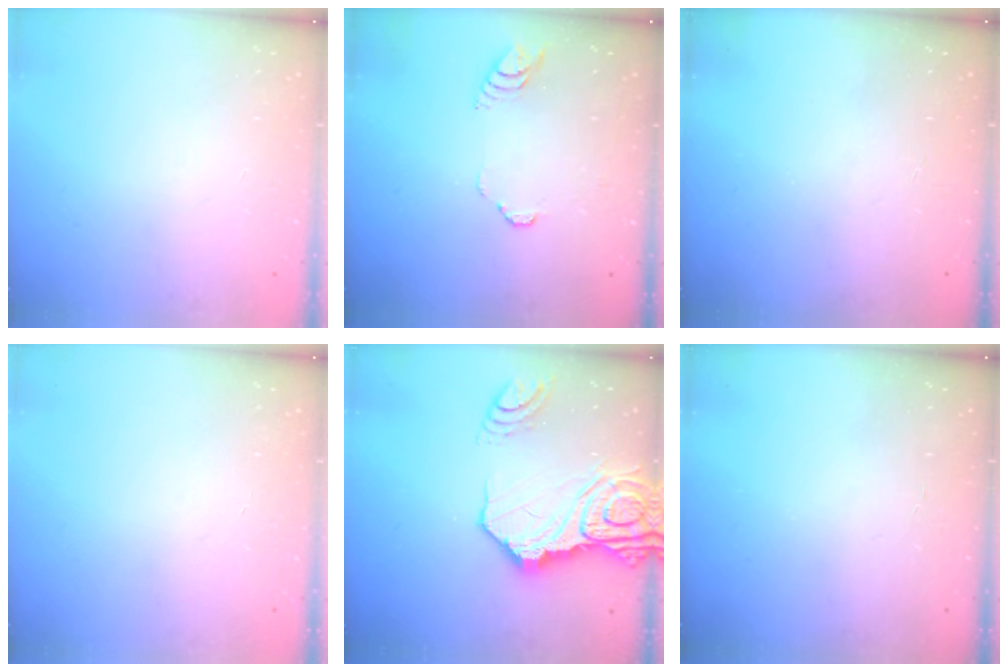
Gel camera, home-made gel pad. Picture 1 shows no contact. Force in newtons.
{"total": 3.9, "press": 3.9, "slide": 0.3}
{"total": 0.0}
{"total": 0.0}
{"total": 22.5, "press": 22.4, "slide": 2.8}
{"total": 1.9, "press": 1.9, "slide": 0.2}